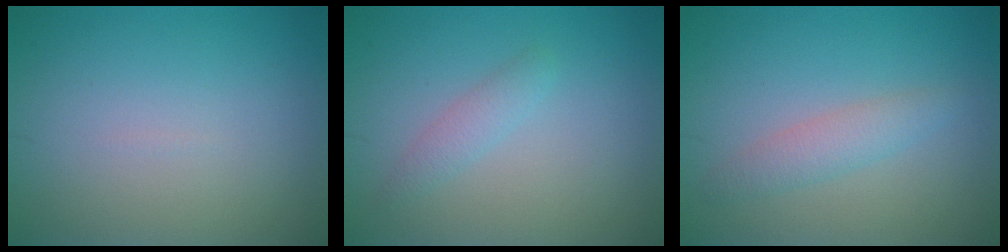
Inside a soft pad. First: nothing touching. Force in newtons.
{"total": 1.4, "press": 1.4, "slide": 0.0}
{"total": 2.0, "press": 2.0, "slide": 0.0}